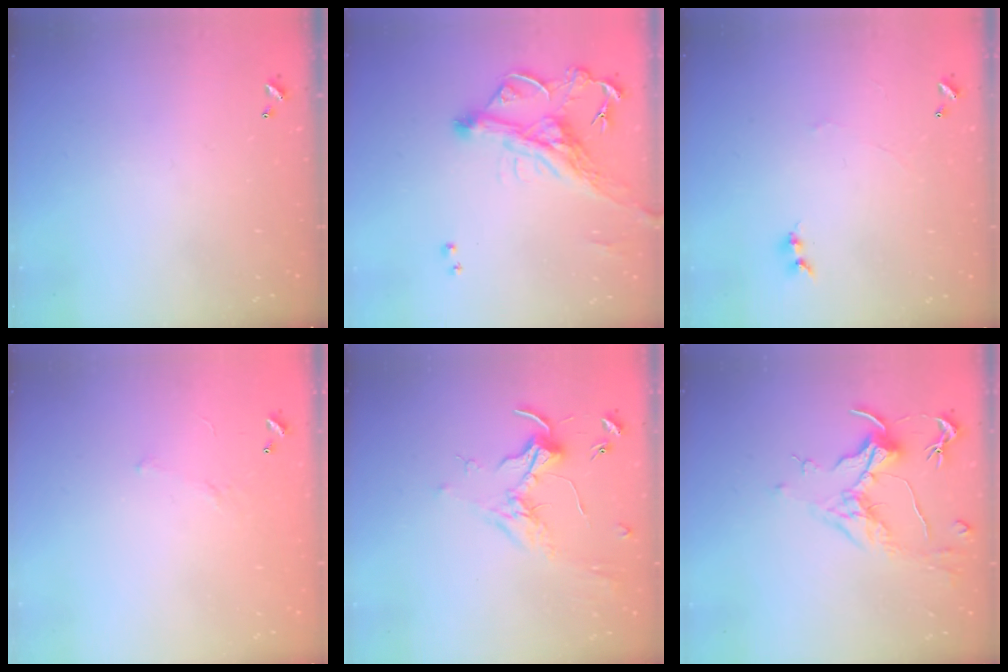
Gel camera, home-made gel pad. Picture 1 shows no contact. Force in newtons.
{"total": 5.2, "press": 4.8, "slide": 1.8}
{"total": 0.0}
{"total": 7.0, "press": 7.0, "slide": 0.7}
{"total": 1.7, "press": 1.5, "slide": 0.7}
{"total": 1.8, "press": 1.6, "slide": 0.9}